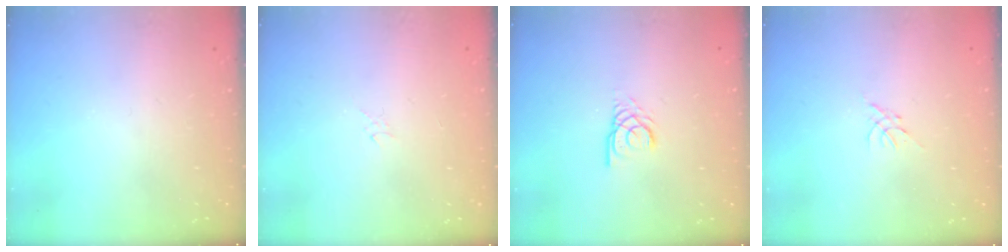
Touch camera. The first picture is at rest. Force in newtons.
{"total": 1.3, "press": 1.3, "slide": 0.1}
{"total": 2.9, "press": 2.9, "slide": 0.1}
{"total": 0.5, "press": 0.4, "slide": 0.3}